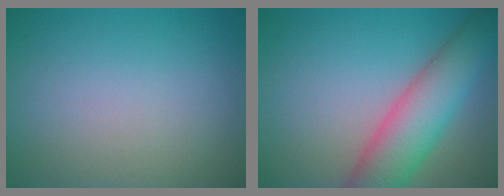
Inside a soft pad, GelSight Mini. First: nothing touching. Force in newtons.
{"total": 7.5, "press": 7.5, "slide": 0.3}